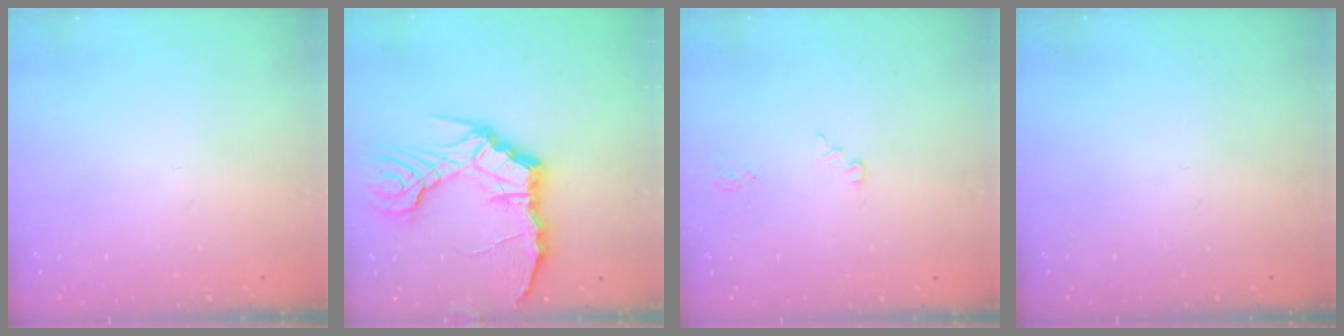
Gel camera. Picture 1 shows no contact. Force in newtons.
{"total": 13.5, "press": 13.4, "slide": 1.7}
{"total": 2.5, "press": 2.5, "slide": 0.2}
{"total": 0.0}